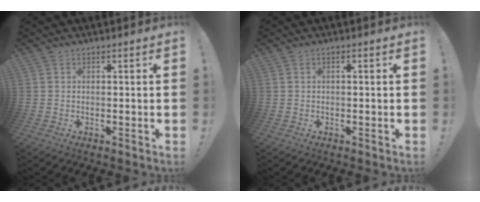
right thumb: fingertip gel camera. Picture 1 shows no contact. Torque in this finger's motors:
{"motor_torque": [0.07, -0.15, -0.03, -0.07, 0.09]}